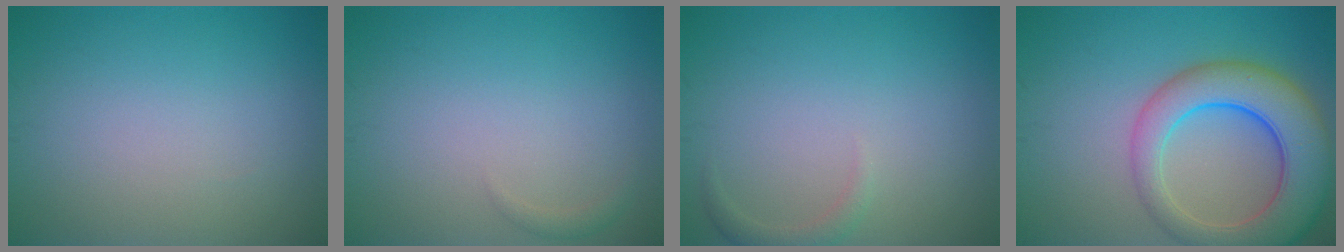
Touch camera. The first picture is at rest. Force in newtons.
{"total": 0.7, "press": 0.7, "slide": 0.1}
{"total": 1.3, "press": 1.2, "slide": 0.2}
{"total": 8.8, "press": 8.7, "slide": 0.5}